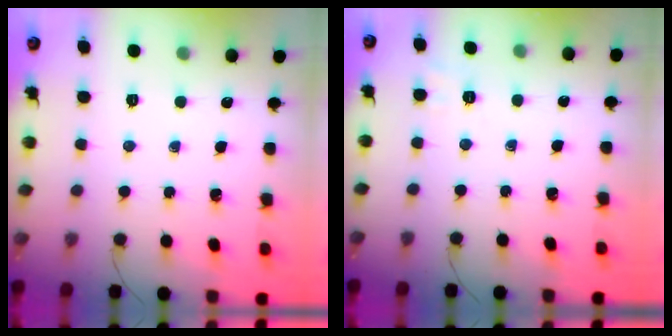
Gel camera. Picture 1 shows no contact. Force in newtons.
{"total": 2.9, "press": 2.2, "slide": 1.9}